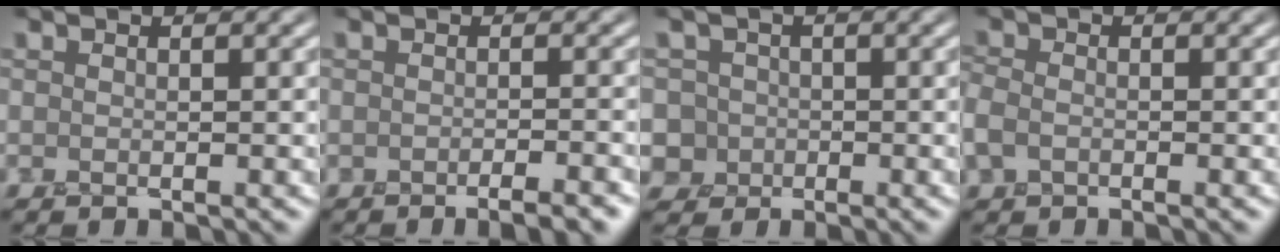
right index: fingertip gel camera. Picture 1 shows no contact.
{"total": 2.7, "force": [-1.8, 0.5, 1.9], "torque": [-0.010, 0.009, -0.025]}
{"total": 5.0, "force": [0.3, 4.9, 0.8], "torque": [-0.009, 0.031, -0.018]}
{"total": 1.5, "force": [-0.6, 1.2, 0.6], "torque": [-0.014, 0.005, -0.019]}